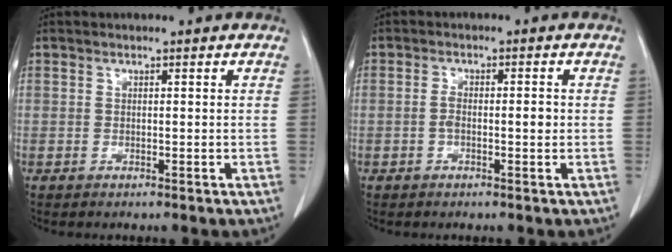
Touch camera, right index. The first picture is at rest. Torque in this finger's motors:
{"motor_torque": [0.43, -0.22, 0.21, 0.05]}